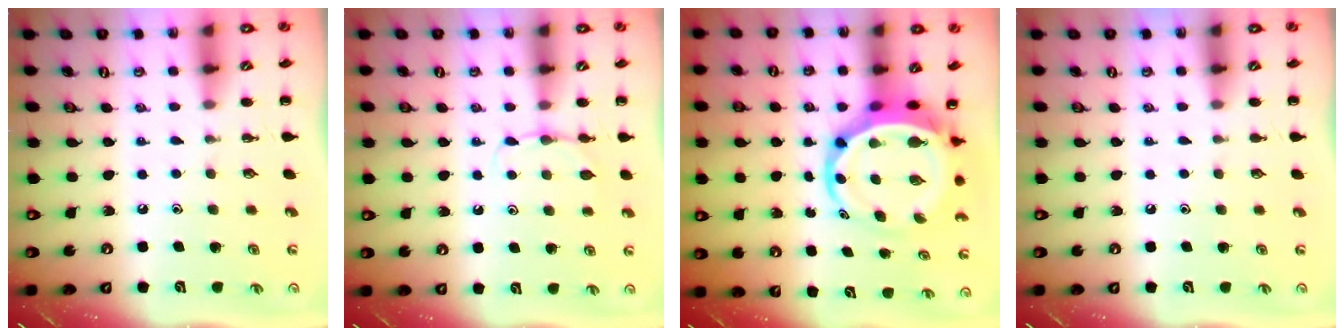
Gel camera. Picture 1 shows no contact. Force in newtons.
{"total": 4.7, "press": 4.5, "slide": 1.4}
{"total": 8.9, "press": 8.4, "slide": 2.9}
{"total": 0.0}